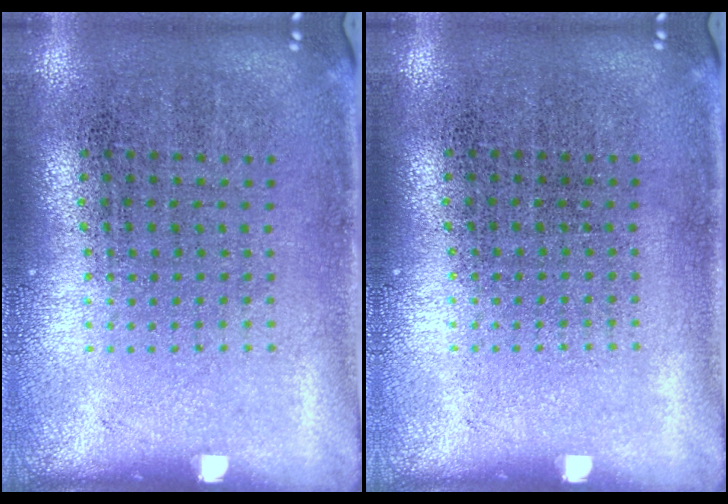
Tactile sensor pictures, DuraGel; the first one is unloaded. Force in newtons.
{"total": 0.0}